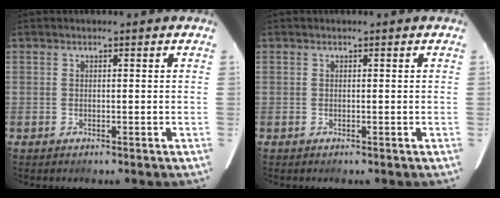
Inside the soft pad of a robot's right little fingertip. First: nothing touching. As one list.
[{"total": 0.0}]